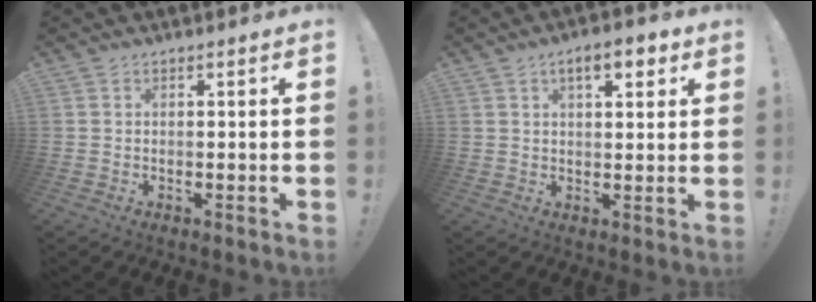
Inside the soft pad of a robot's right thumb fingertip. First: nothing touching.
{"total": 7.1, "force": [3.4, 2.9, 5.4], "torque": [-0.062, -0.009, 0.051]}